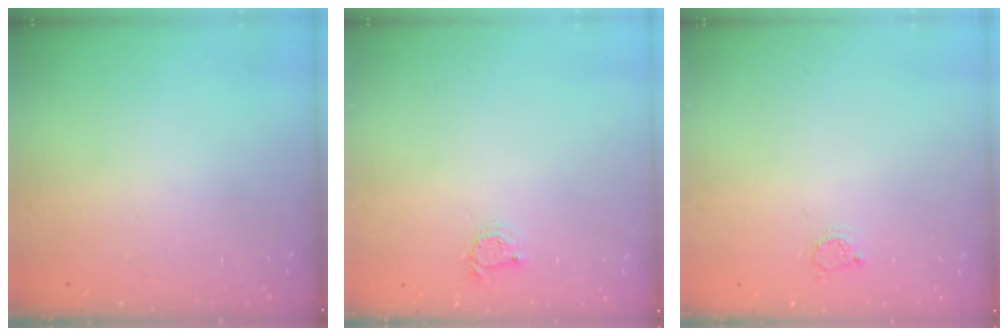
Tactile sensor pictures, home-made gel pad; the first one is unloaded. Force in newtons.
{"total": 3.1, "press": 3.1, "slide": 0.4}
{"total": 2.8, "press": 2.8, "slide": 0.3}